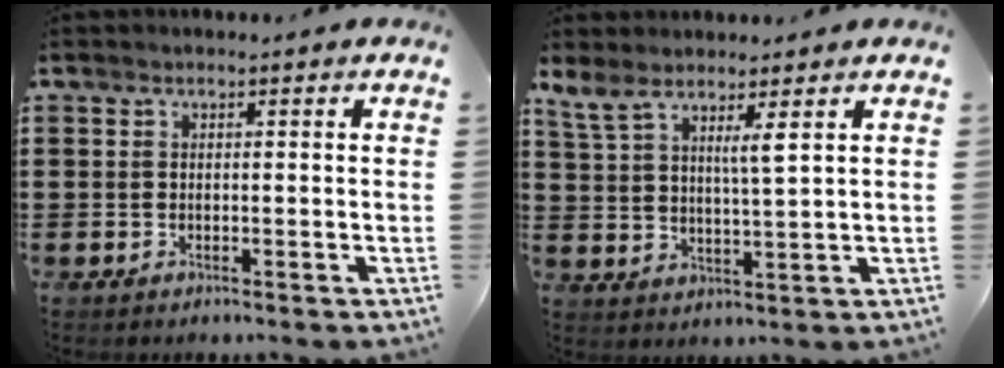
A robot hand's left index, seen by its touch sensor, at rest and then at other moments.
{"total": 5.1, "force": [3.6, 0.6, 3.5], "torque": [-0.082, -0.008, 0.061]}